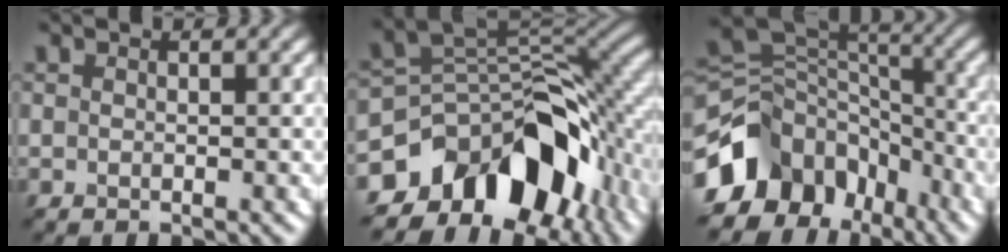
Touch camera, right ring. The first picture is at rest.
{"total": 12.6, "force": [-6.6, 7.9, 7.3], "torque": [-0.118, 0.008, -0.122]}
{"total": 10.8, "force": [-5.5, 7.9, 4.9], "torque": [-0.093, 0.013, -0.105]}